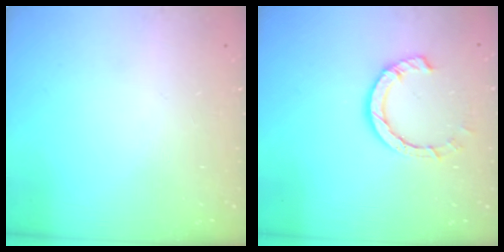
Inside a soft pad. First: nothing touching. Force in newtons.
{"total": 7.1, "press": 7.0, "slide": 1.1}